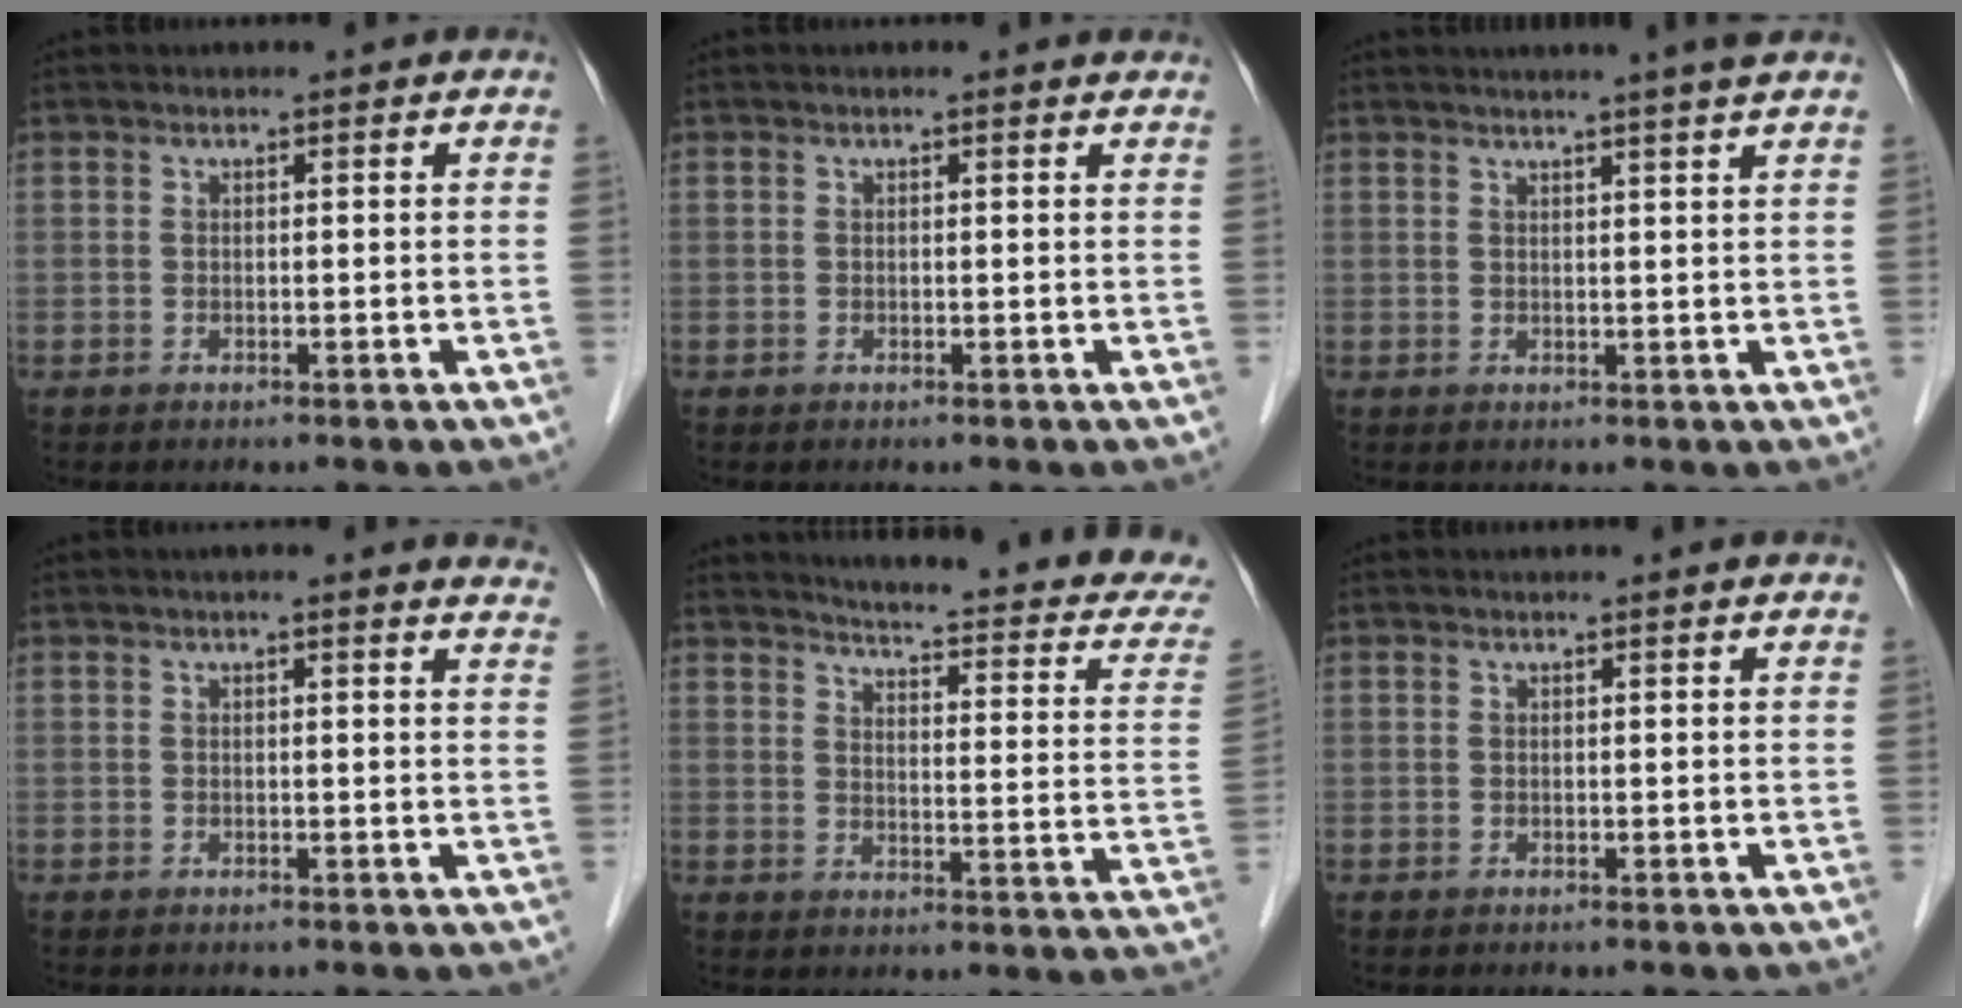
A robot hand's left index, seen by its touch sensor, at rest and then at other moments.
{"total": 0.8, "force": [0.7, 0.3, 0.2], "torque": [-0.012, -0.003, -0.004]}
{"total": 5.2, "force": [4.3, -1.1, 2.6], "torque": [-0.038, 0.008, 0.051]}
{"total": 5.0, "force": [4.4, 0.8, 2.3], "torque": [-0.017, 0.001, 0.025]}
{"total": 19.4, "force": [17.8, 1.7, 7.6], "torque": [-0.095, -0.080, 0.192]}
{"total": 0.0}